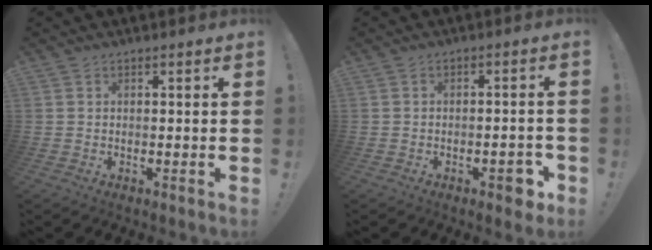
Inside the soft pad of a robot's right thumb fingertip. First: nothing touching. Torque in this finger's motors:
{"motor_torque": [0.27, -0.11, 0.78, -0.70, 0.00]}